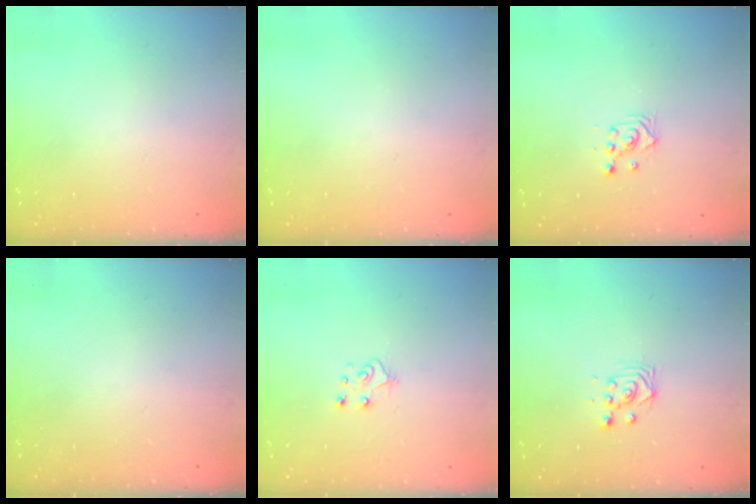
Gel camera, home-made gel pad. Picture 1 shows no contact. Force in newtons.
{"total": 0.0}
{"total": 2.3, "press": 2.3, "slide": 0.3}
{"total": 0.0}
{"total": 5.6, "press": 5.6, "slide": 0.4}
{"total": 2.9, "press": 2.9, "slide": 0.1}